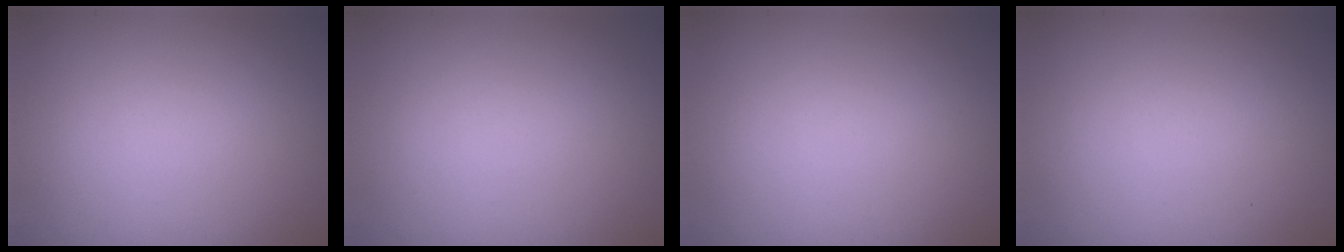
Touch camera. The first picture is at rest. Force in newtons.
{"total": 0.0}
{"total": 0.0}
{"total": 0.0}